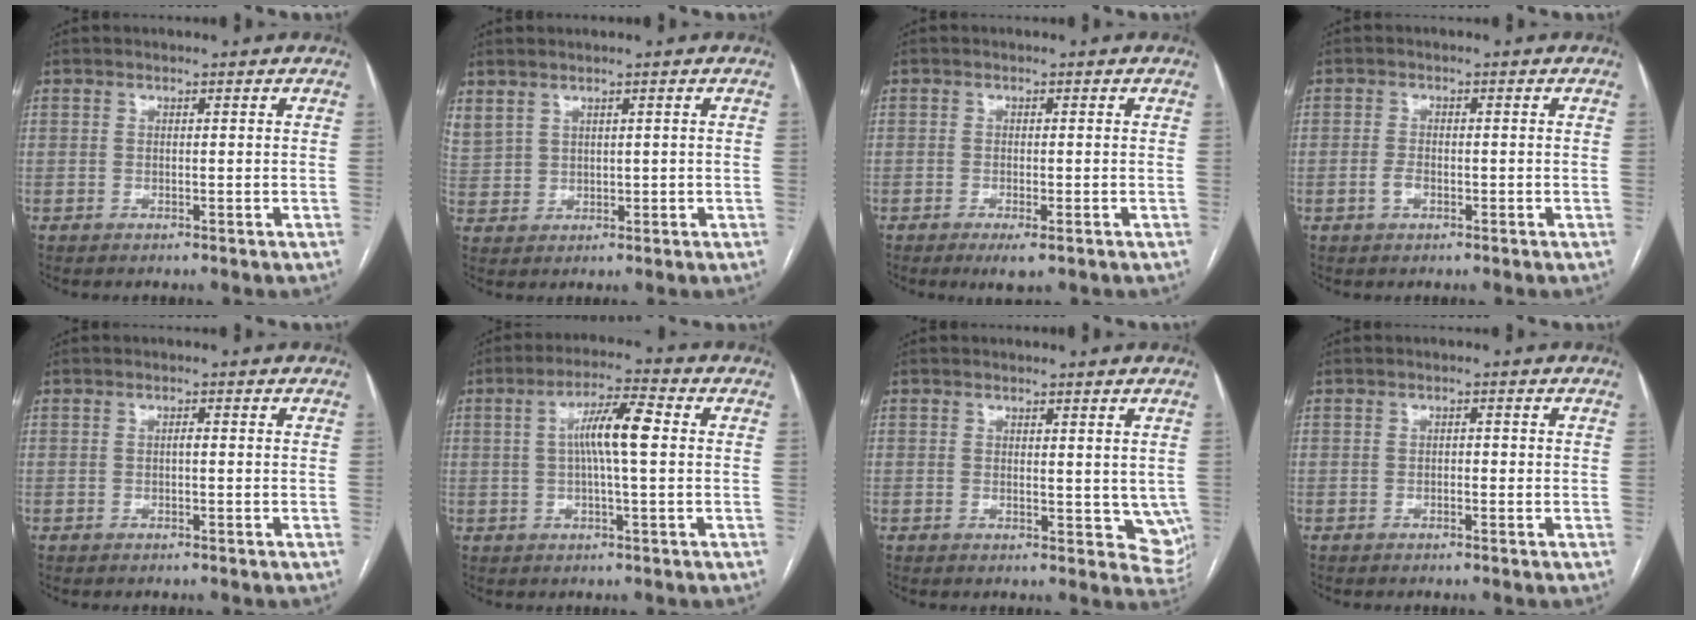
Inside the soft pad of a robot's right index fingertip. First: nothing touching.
{"total": 4.6, "force": [2.9, 3.0, 2.0], "torque": [-0.062, 0.015, 0.078]}
{"total": 2.9, "force": [-1.6, 0.5, 2.3], "torque": [-0.034, -0.005, -0.022]}
{"total": 1.8, "force": [-0.8, 0.9, 1.4], "torque": [-0.029, 0.003, -0.012]}
{"total": 0.0}
{"total": 7.6, "force": [0.8, 0.7, 7.5], "torque": [-0.140, 0.015, 0.010]}
{"total": 5.4, "force": [0.5, 2.8, 4.6], "torque": [-0.040, -0.010, 0.009]}
{"total": 1.0, "force": [-0.2, 0.5, 0.9], "torque": [-0.012, 0.004, -0.003]}